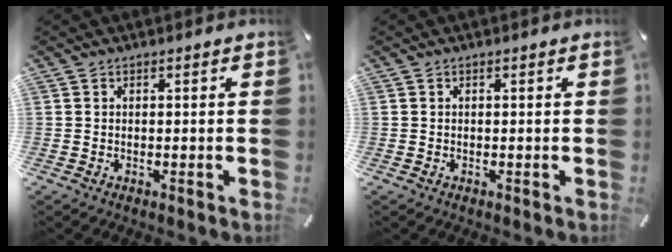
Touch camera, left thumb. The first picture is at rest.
{"total": 0.0}